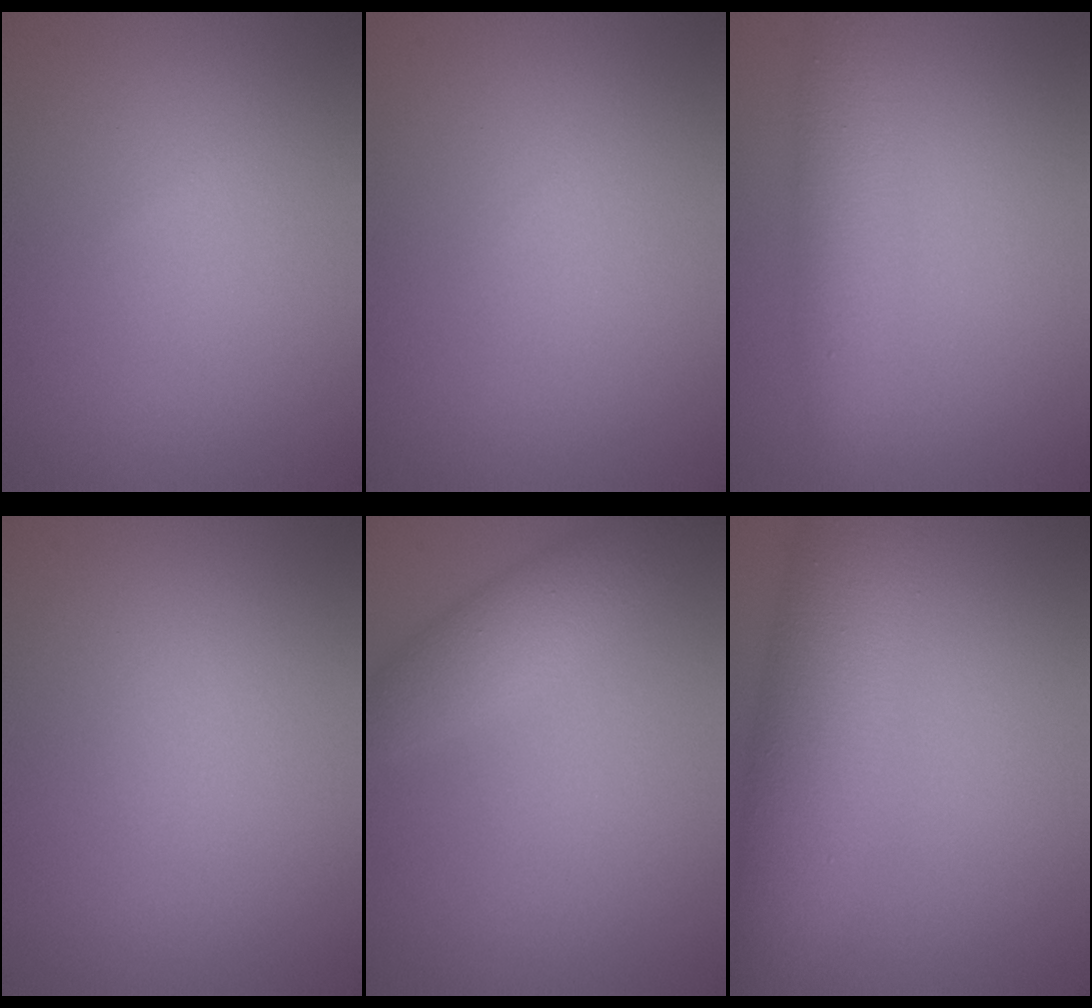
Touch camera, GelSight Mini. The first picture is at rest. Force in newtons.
{"total": 0.0}
{"total": 3.7, "press": 3.7, "slide": 0.1}
{"total": 0.0}
{"total": 3.3, "press": 3.3, "slide": 0.1}
{"total": 7.4, "press": 7.4, "slide": 0.2}